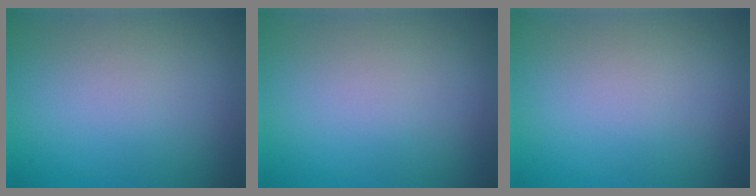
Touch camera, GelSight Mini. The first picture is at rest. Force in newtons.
{"total": 0.0}
{"total": 0.0}